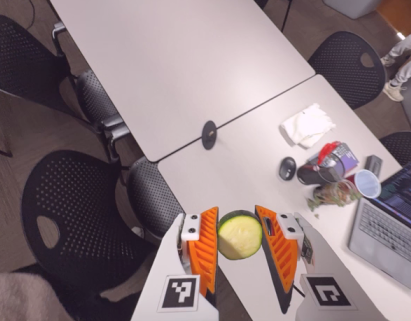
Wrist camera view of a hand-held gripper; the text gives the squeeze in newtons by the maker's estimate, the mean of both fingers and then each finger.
{"total": 11.9, "left": 12.2, "right": 11.6}